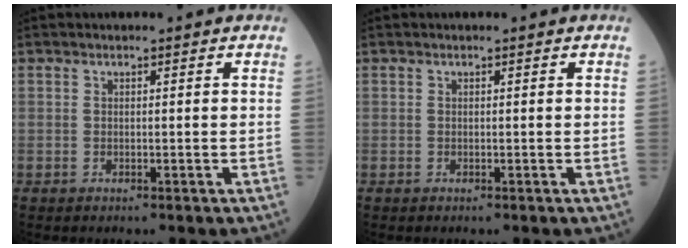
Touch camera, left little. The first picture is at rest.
{"total": 0.0}